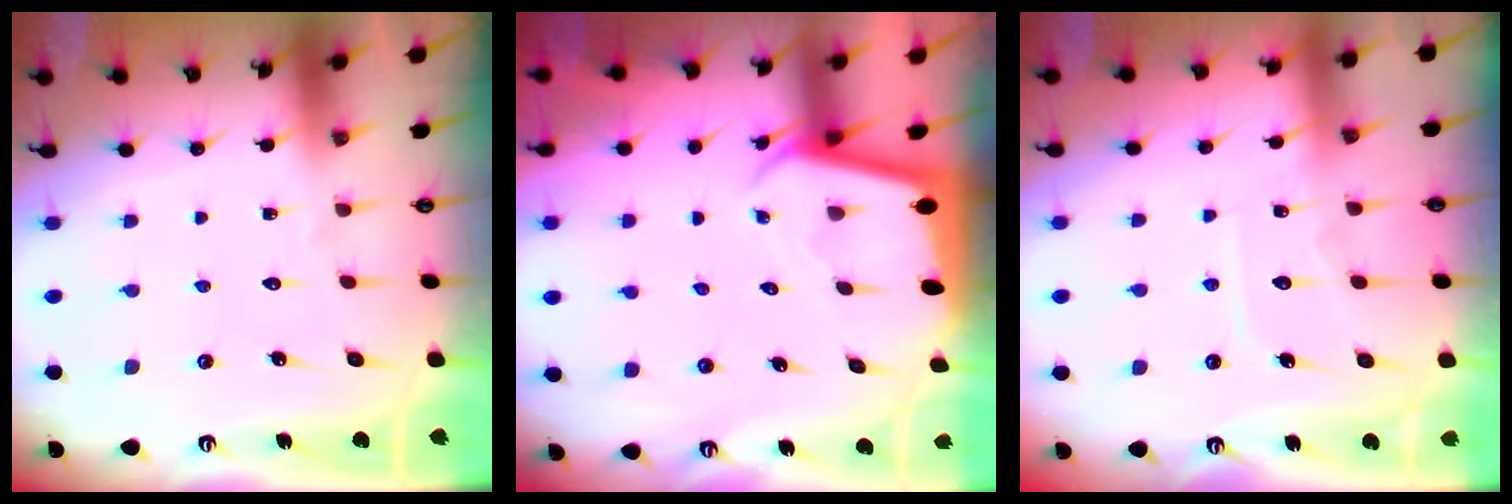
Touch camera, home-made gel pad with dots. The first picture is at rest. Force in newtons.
{"total": 2.0, "press": 2.0, "slide": 0.1}
{"total": 7.4, "press": 7.4, "slide": 0.7}